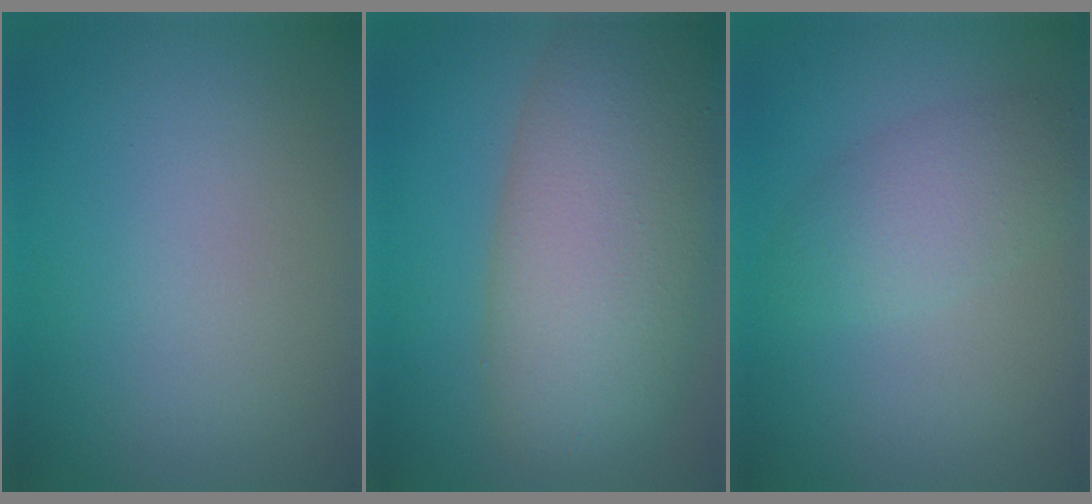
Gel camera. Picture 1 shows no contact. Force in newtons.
{"total": 11.2, "press": 11.2, "slide": 0.6}
{"total": 3.4, "press": 3.4, "slide": 0.1}